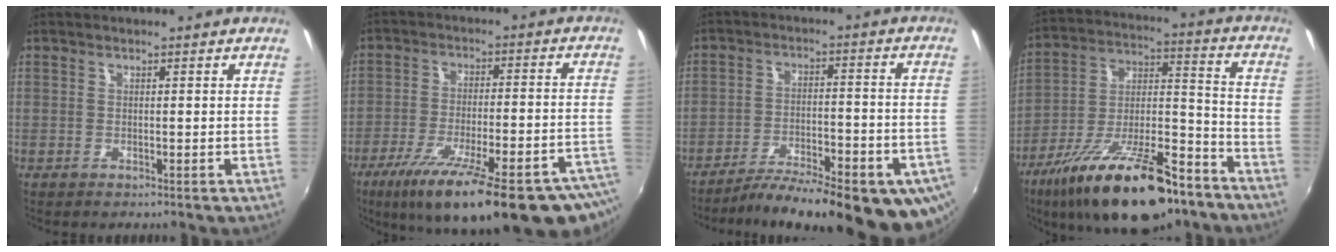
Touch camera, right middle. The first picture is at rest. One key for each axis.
{"total": 27.6, "fx": -19.7, "fy": 4.8, "fz": 18.8, "tx": -0.293, "ty": -0.069, "tz": -0.275}
{"total": 22.5, "fx": -16.6, "fy": 5.4, "fz": 14.2, "tx": -0.228, "ty": -0.047, "tz": -0.229}
{"total": 24.3, "fx": -16.0, "fy": 8.6, "fz": 16.1, "tx": -0.278, "ty": -0.010, "tz": -0.248}